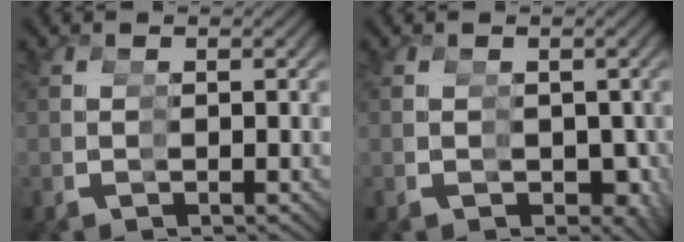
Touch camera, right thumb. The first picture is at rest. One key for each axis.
{"total": 3.0, "fx": -0.3, "fy": 2.7, "fz": 1.3, "tx": -0.009, "ty": -0.011, "tz": 0.003}